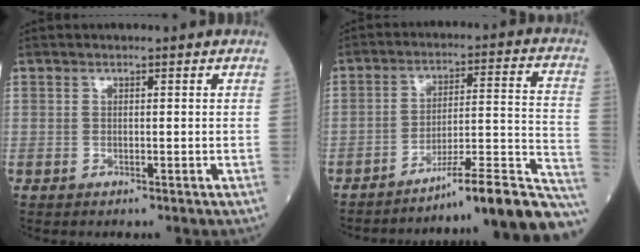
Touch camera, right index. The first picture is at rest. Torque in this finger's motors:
{"motor_torque": [-0.01, -0.02, 0.04, 0.04]}